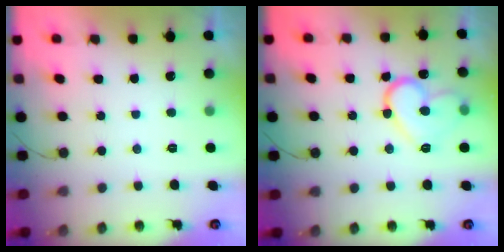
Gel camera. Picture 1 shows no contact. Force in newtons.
{"total": 13.3, "press": 13.2, "slide": 1.3}